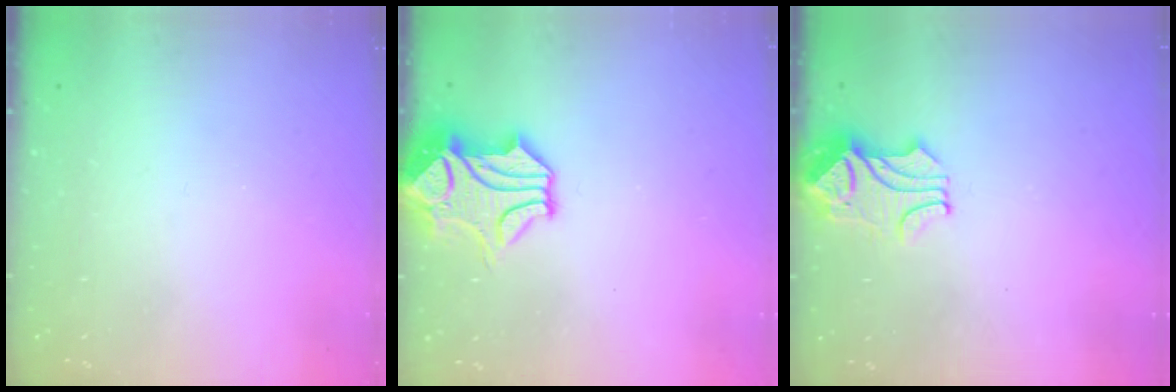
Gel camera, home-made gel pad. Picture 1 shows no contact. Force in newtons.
{"total": 3.3, "press": 3.0, "slide": 1.5}
{"total": 2.2, "press": 2.1, "slide": 0.7}